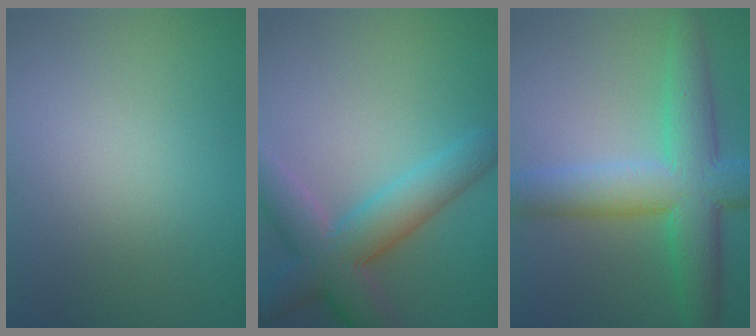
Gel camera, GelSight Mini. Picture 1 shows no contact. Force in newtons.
{"total": 6.9, "press": 6.9, "slide": 0.5}
{"total": 8.4, "press": 8.4, "slide": 0.1}